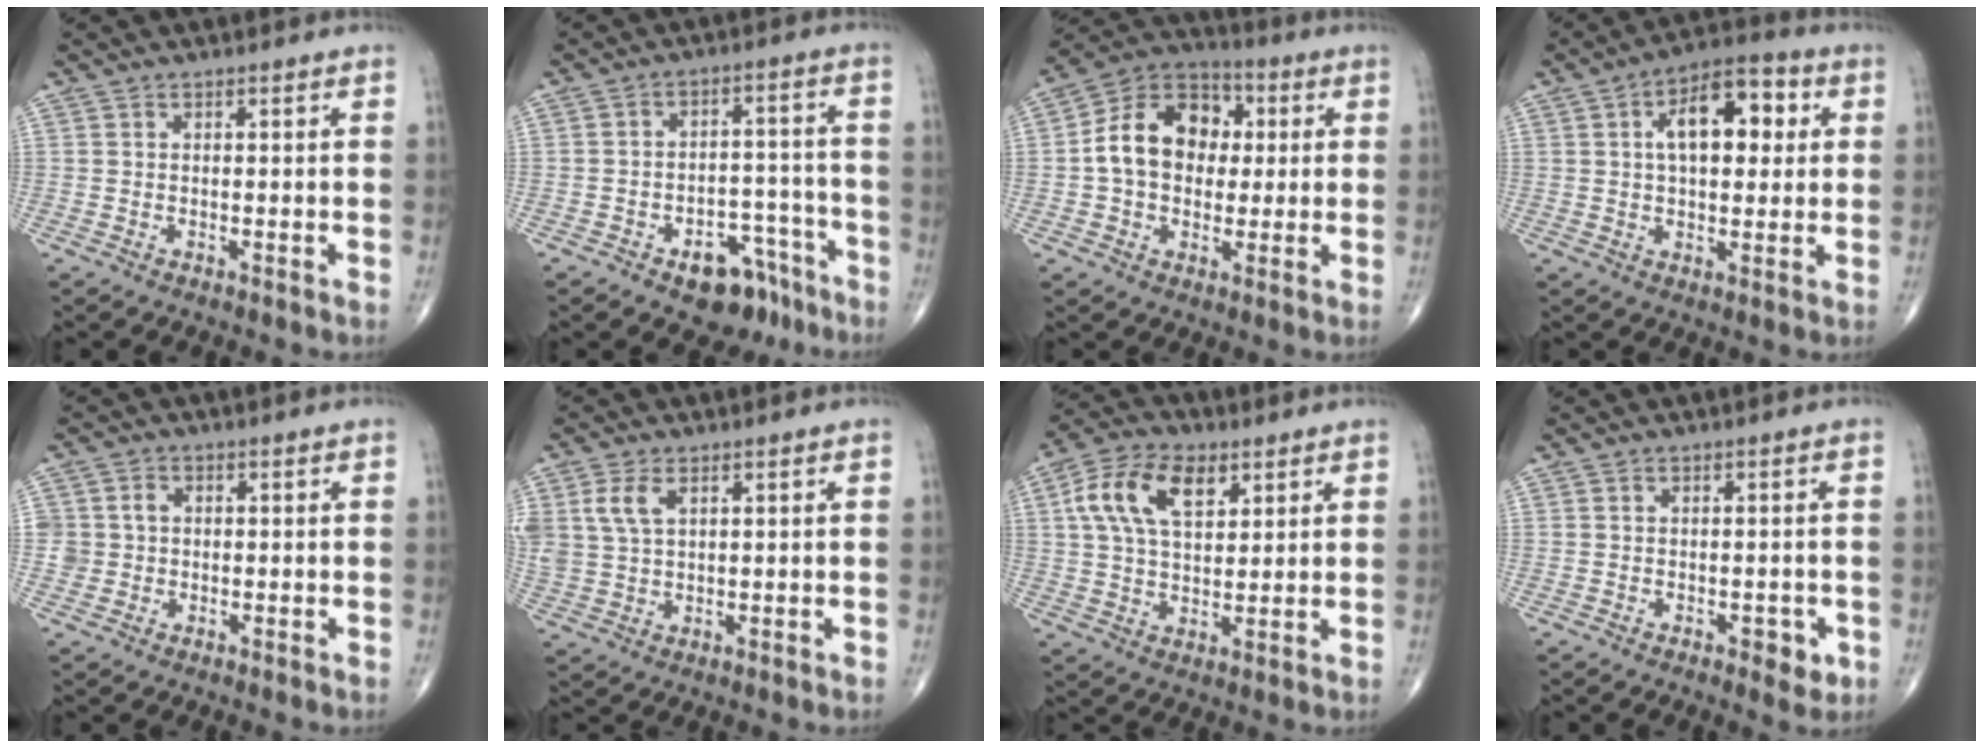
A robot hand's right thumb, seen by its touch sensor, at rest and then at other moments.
{"total": 10.3, "force": [-6.6, 5.9, 5.1], "torque": [-0.036, 0.063, -0.089]}
{"total": 14.5, "force": [1.1, 11.0, 9.5], "torque": [-0.128, 0.030, 0.009]}
{"total": 12.9, "force": [3.1, 6.8, 10.6], "torque": [-0.133, 0.017, 0.040]}
{"total": 3.7, "force": [0.1, 3.6, 0.7], "torque": [0.008, 0.006, 0.002]}
{"total": 6.0, "force": [2.4, 3.6, 4.2], "torque": [-0.095, -0.001, 0.055]}
{"total": 12.7, "force": [4.7, 7.3, 9.3], "torque": [-0.167, 0.001, 0.085]}
{"total": 3.3, "force": [-1.3, 1.7, 2.5], "torque": [-0.018, 0.001, -0.014]}